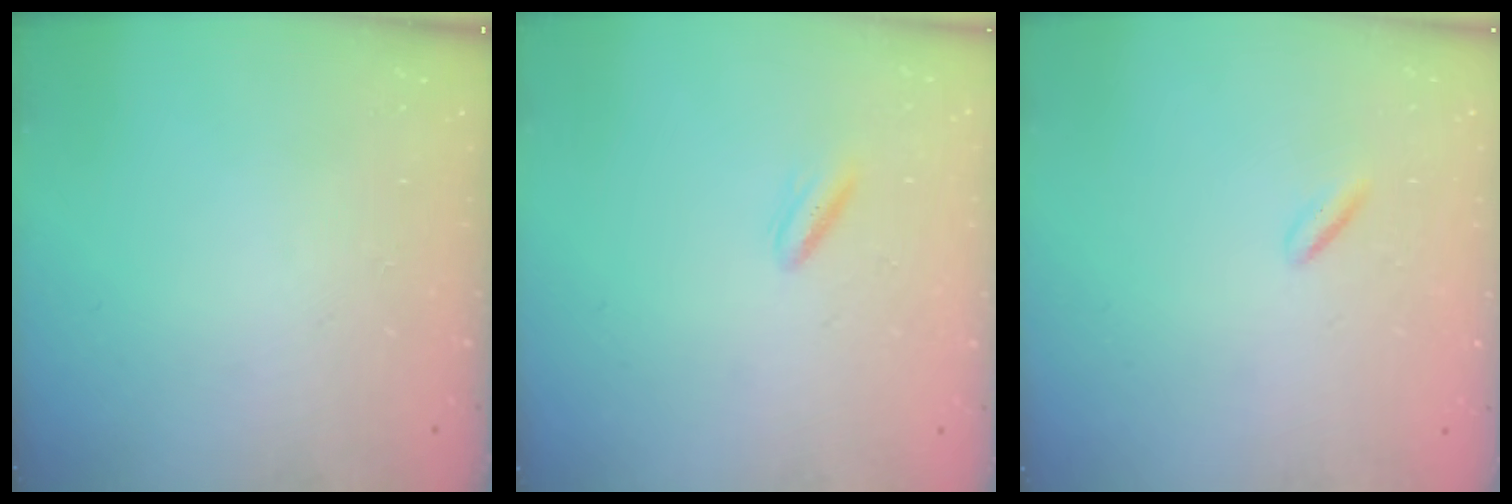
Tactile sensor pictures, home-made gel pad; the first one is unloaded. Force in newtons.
{"total": 3.4, "press": 3.2, "slide": 1.1}
{"total": 1.3, "press": 1.1, "slide": 0.6}